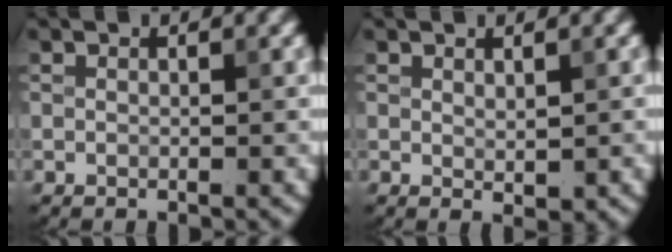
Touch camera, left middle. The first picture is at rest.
{"total": 0.8, "force": [0.4, 0.2, 0.7], "torque": [-0.011, -0.004, 0.010]}